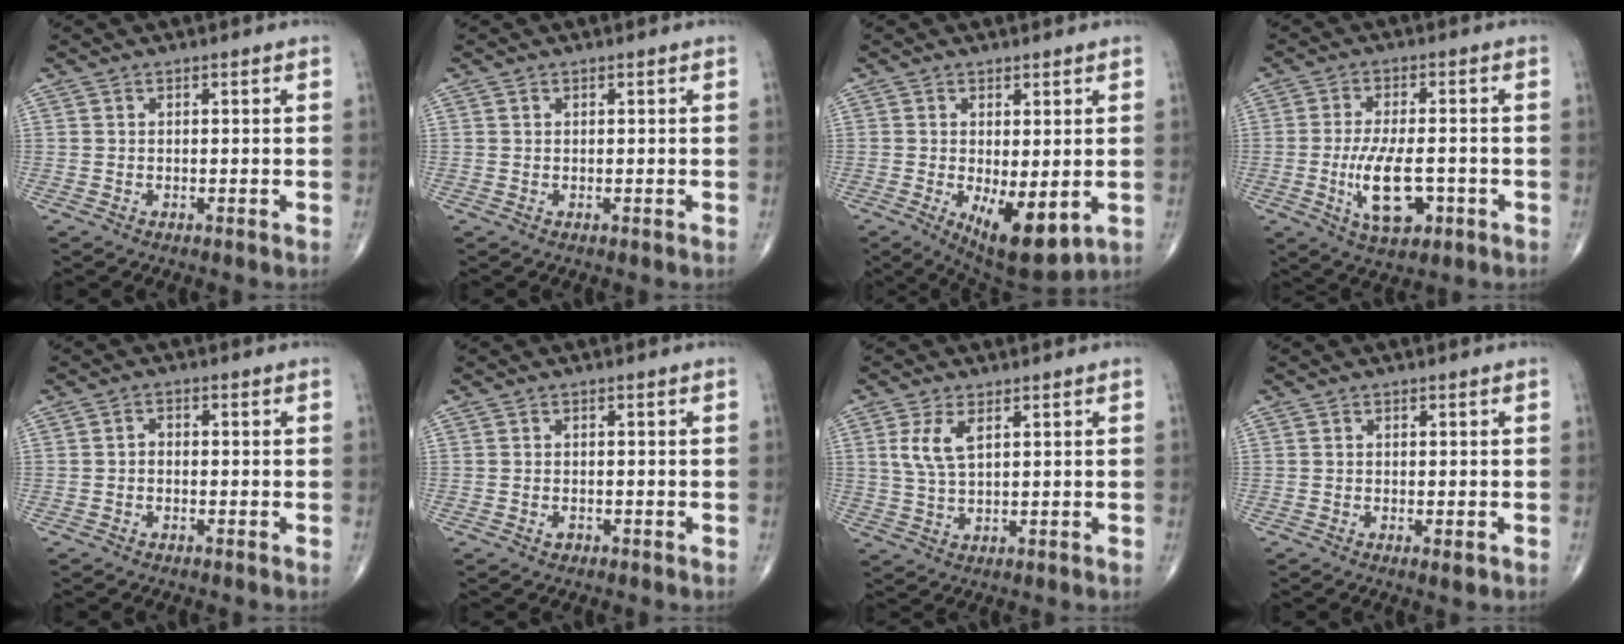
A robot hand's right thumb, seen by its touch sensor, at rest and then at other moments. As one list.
[{"total": 0.0}, {"total": 9.7, "force": [-2.1, 3.9, 8.7], "torque": [-0.125, -0.024, -0.018]}, {"total": 10.0, "force": [-2.6, 4.3, 8.7], "torque": [-0.154, -0.001, -0.038]}, {"total": 1.4, "force": [-0.4, 1.0, 0.9], "torque": [-0.011, 0.007, -0.010]}, {"total": 0.9, "force": [-0.5, 0.6, 0.5], "torque": [-0.007, 0.003, -0.007]}, {"total": 5.3, "force": [2.0, 2.2, 4.4], "torque": [-0.095, -0.005, 0.046]}, {"total": 1.4, "force": [-0.5, 0.4, 1.2], "torque": [-0.019, -0.004, -0.007]}]